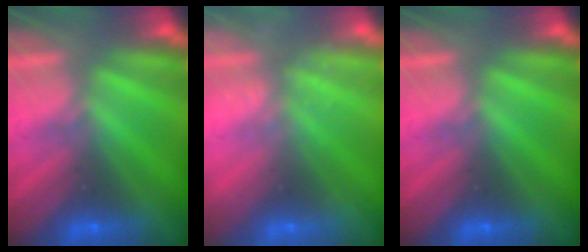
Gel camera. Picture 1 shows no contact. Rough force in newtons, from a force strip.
{"total": 2.2}
{"total": 0.0}